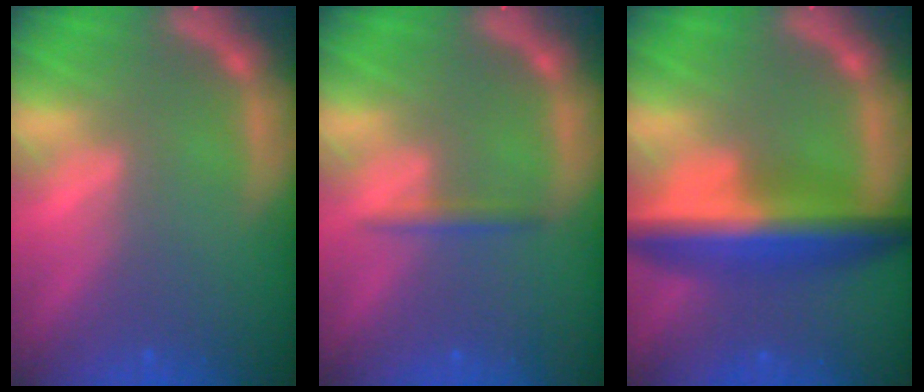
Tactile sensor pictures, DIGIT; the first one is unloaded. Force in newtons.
{"total": 1.4}
{"total": 8.5}